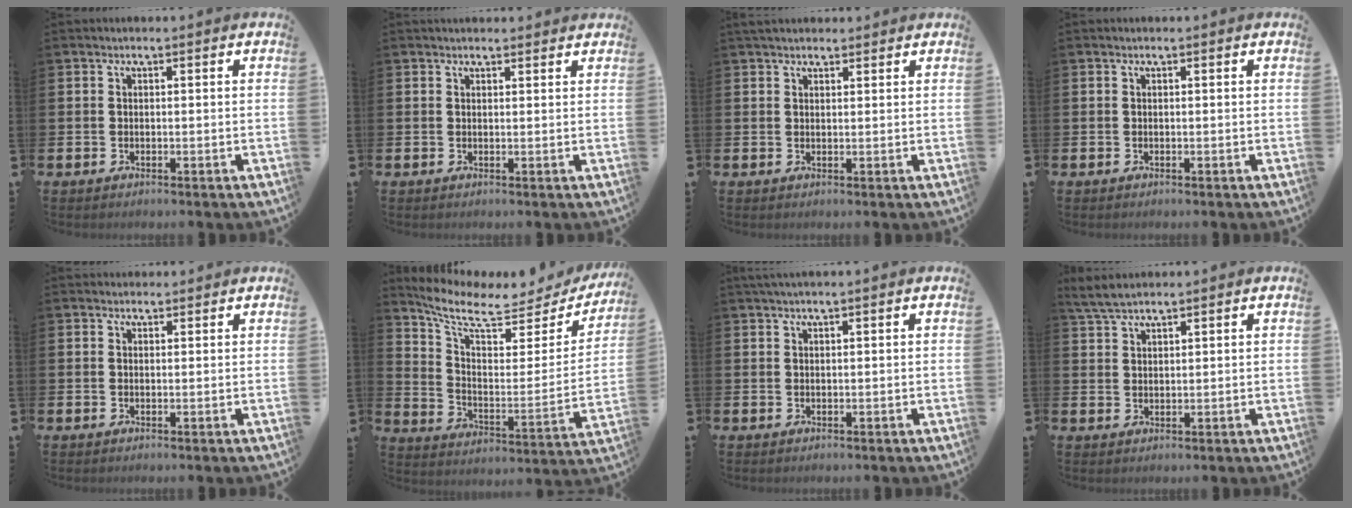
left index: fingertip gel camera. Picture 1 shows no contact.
{"total": 1.1, "force": [1.1, 0.4, 0.1], "torque": [0.011, 0.000, 0.018]}
{"total": 2.0, "force": [1.9, 0.7, 0.4], "torque": [-0.002, -0.001, 0.032]}
{"total": 0.0}
{"total": 1.0, "force": [0.9, 0.4, 0.0], "torque": [0.012, 0.001, 0.014]}
{"total": 8.4, "force": [6.9, 2.9, 3.8], "torque": [-0.094, -0.056, 0.112]}
{"total": 1.0, "force": [0.8, -0.2, 0.6], "torque": [-0.011, 0.002, 0.016]}
{"total": 3.6, "force": [3.3, 0.7, 1.3], "torque": [-0.039, -0.004, 0.062]}